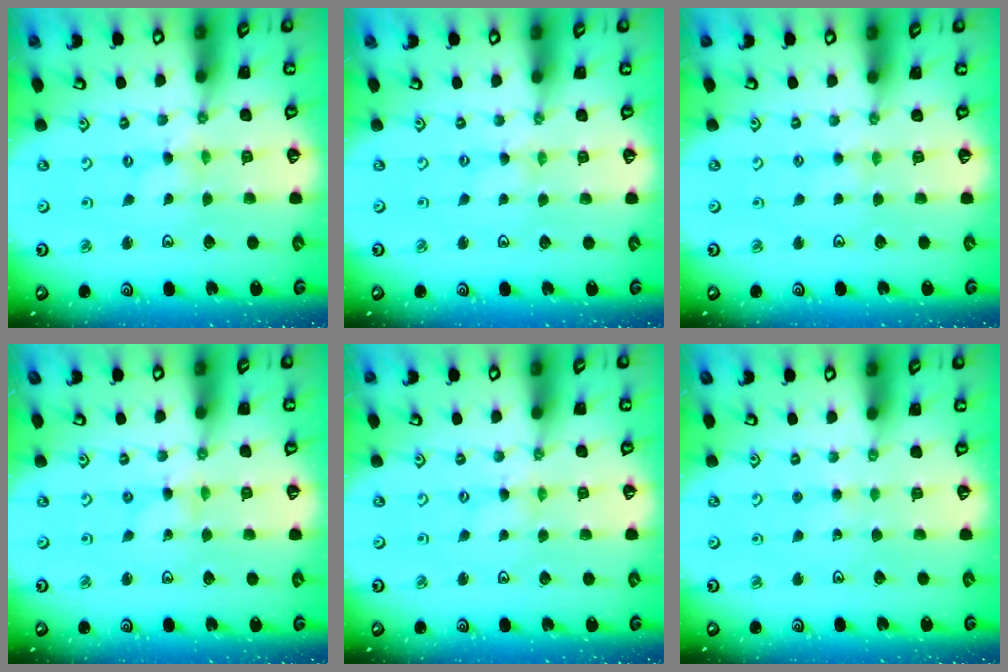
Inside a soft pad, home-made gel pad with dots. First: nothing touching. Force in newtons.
{"total": 0.0}
{"total": 2.2, "press": 2.2, "slide": 0.4}
{"total": 0.0}
{"total": 0.6, "press": 0.6, "slide": 0.2}
{"total": 2.5, "press": 2.5, "slide": 0.3}